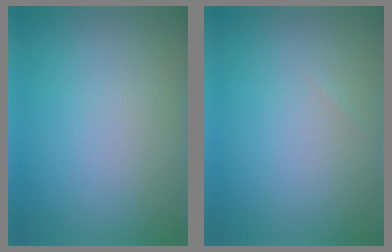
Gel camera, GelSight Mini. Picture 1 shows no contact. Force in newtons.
{"total": 0.0}